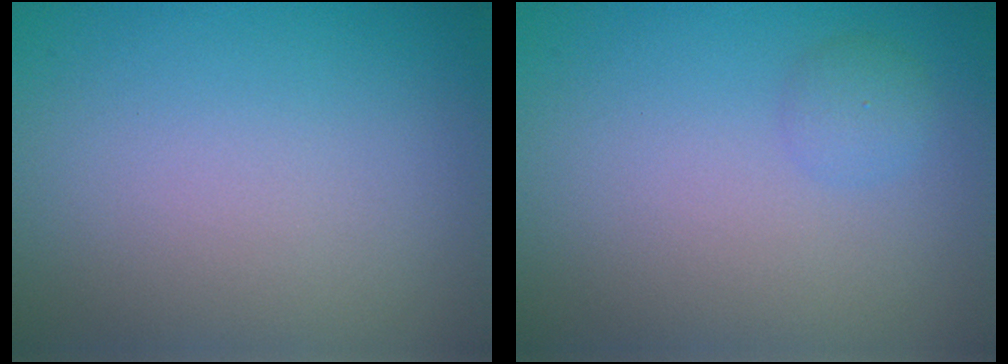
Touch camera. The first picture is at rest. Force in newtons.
{"total": 1.4, "press": 1.4, "slide": 0.1}